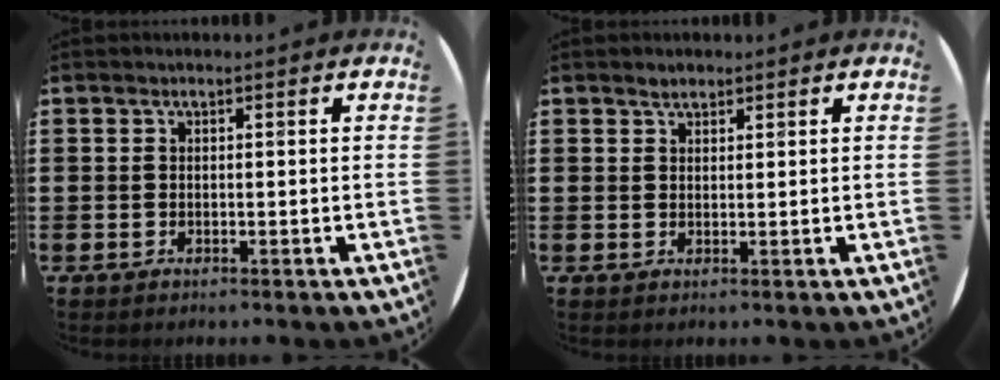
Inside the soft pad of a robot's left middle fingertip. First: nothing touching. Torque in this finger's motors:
{"motor_torque": [0.11, -0.07, -0.01, 0.00]}